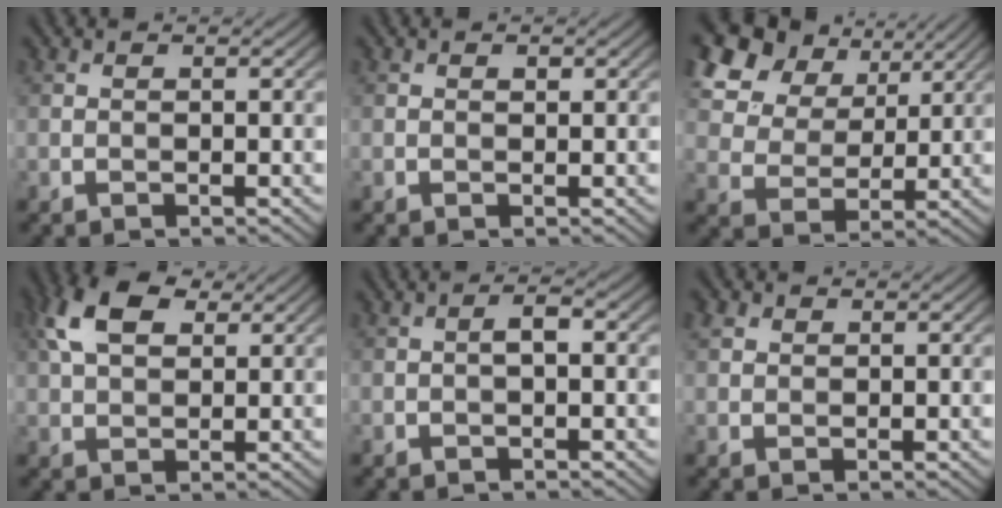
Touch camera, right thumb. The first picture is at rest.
{"total": 0.5, "force": [0.3, 0.3, 0.3], "torque": [-0.001, -0.002, 0.003]}
{"total": 14.7, "force": [8.2, 9.8, 7.4], "torque": [-0.219, 0.027, 0.181]}
{"total": 8.0, "force": [3.4, 4.5, 5.7], "torque": [-0.131, 0.018, 0.061]}
{"total": 1.5, "force": [-0.2, 0.4, 1.4], "torque": [-0.025, 0.007, -0.007]}
{"total": 1.6, "force": [0.8, 1.2, 0.6], "torque": [-0.017, 0.006, 0.015]}